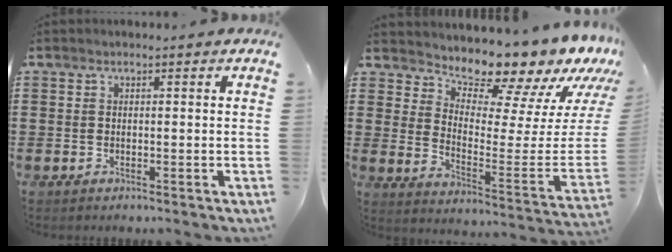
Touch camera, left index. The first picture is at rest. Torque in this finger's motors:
{"motor_torque": [2.14, 0.00, 0.30, 0.05]}